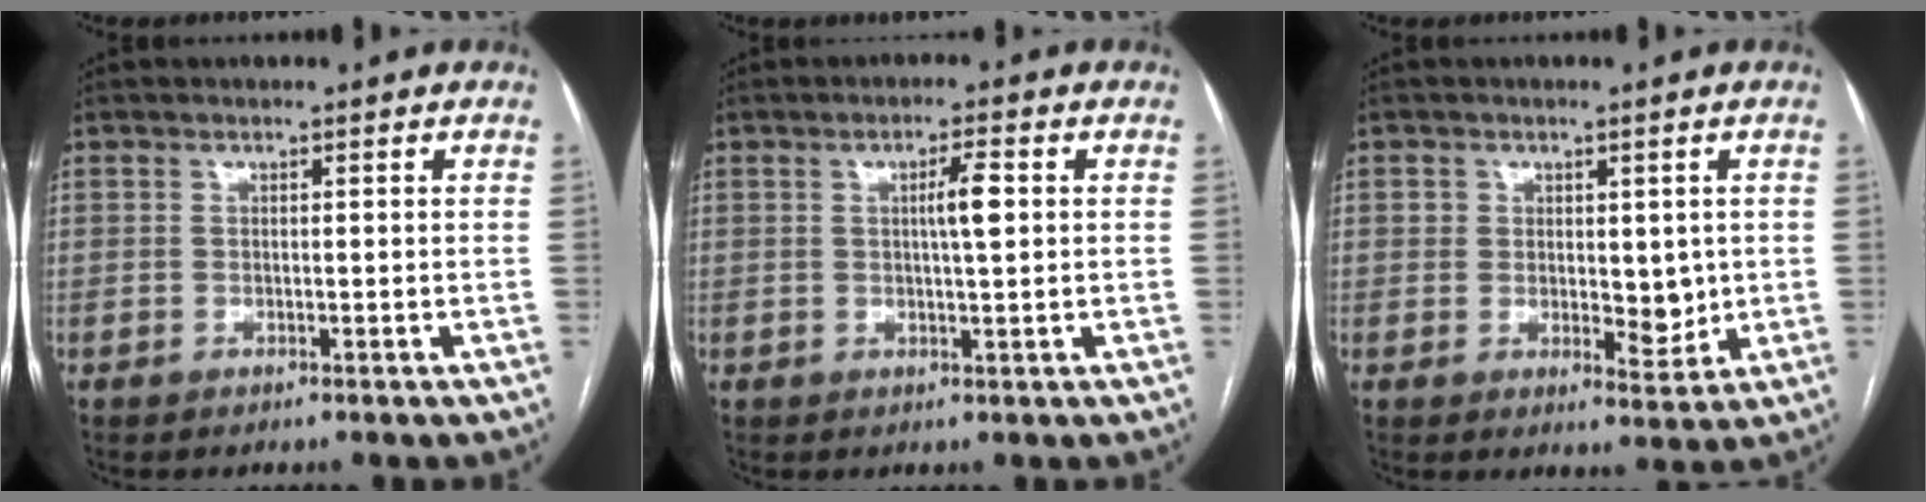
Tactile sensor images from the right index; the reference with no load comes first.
{"total": 3.7, "force": [0.6, 0.2, 3.7], "torque": [-0.063, 0.002, 0.010]}
{"total": 5.0, "force": [0.4, 3.2, 3.8], "torque": [-0.043, -0.007, 0.012]}